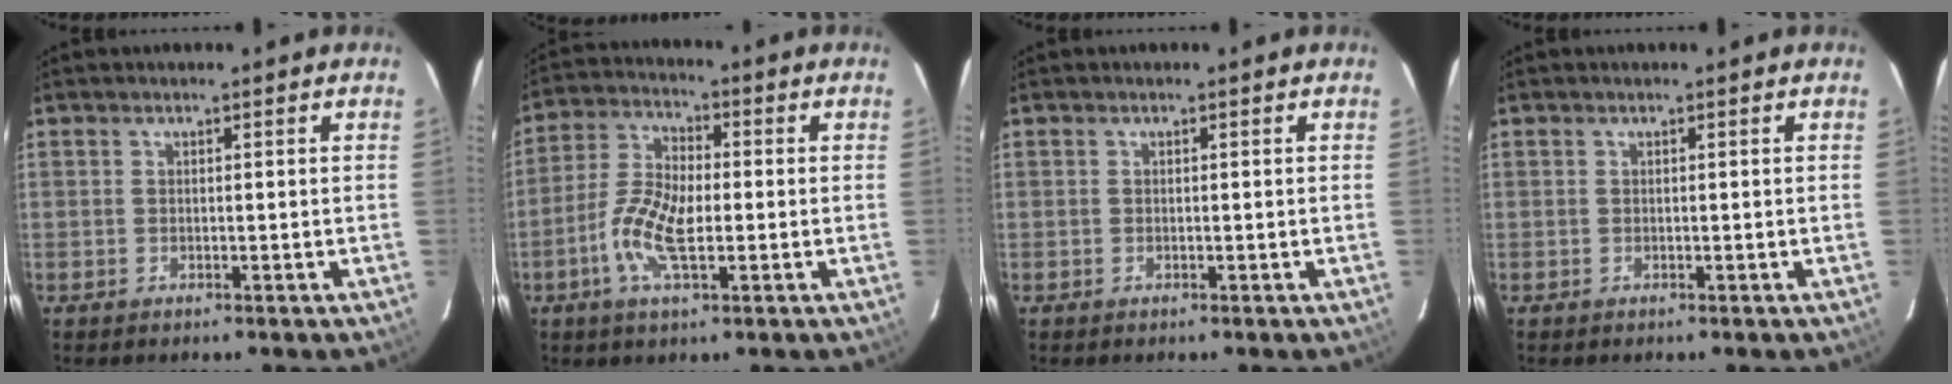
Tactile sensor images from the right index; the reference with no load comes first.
{"total": 9.6, "force": [-2.4, 3.9, 8.5], "torque": [-0.179, 0.005, -0.052]}
{"total": 0.0}
{"total": 0.0}